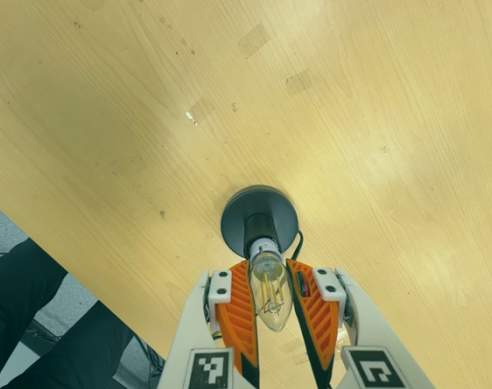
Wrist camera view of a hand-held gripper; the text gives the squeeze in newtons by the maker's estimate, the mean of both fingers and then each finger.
{"total": 12.7, "left": 12.3, "right": 13.2}